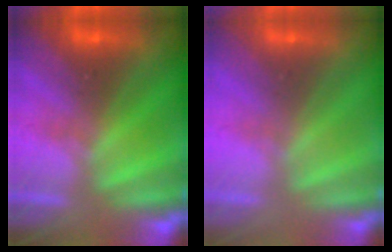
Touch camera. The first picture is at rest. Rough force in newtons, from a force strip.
{"total": 2.9}